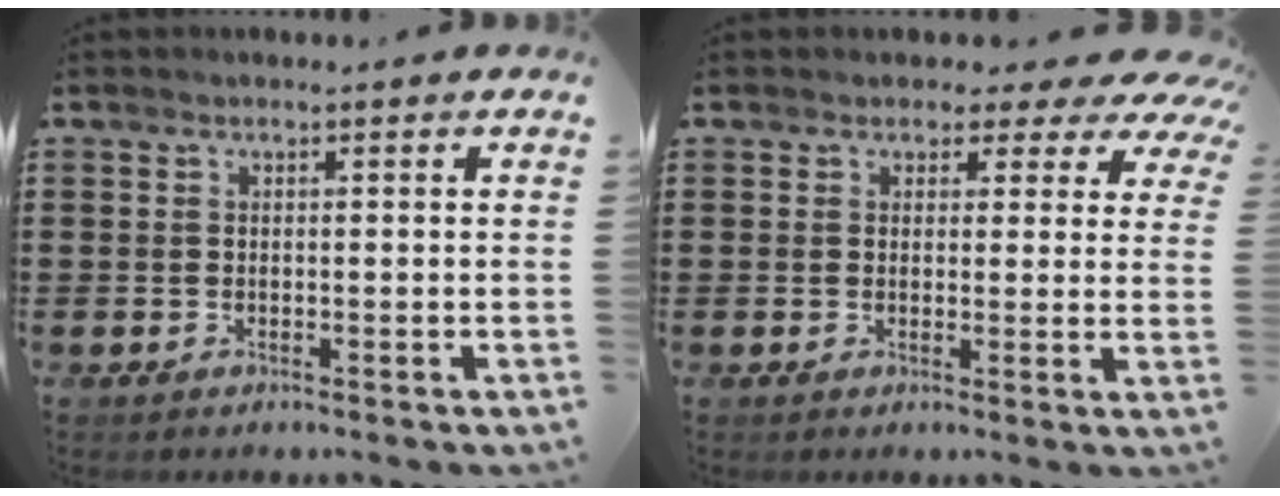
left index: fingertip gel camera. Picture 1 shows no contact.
{"total": 3.1, "force": [2.0, 2.0, 1.2], "torque": [-0.014, -0.006, 0.028]}